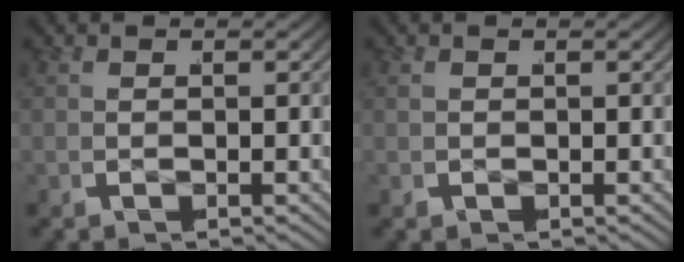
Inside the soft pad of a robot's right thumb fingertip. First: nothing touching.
{"total": 0.6, "force": [0.2, 0.5, 0.2], "torque": [-0.008, 0.000, 0.005]}